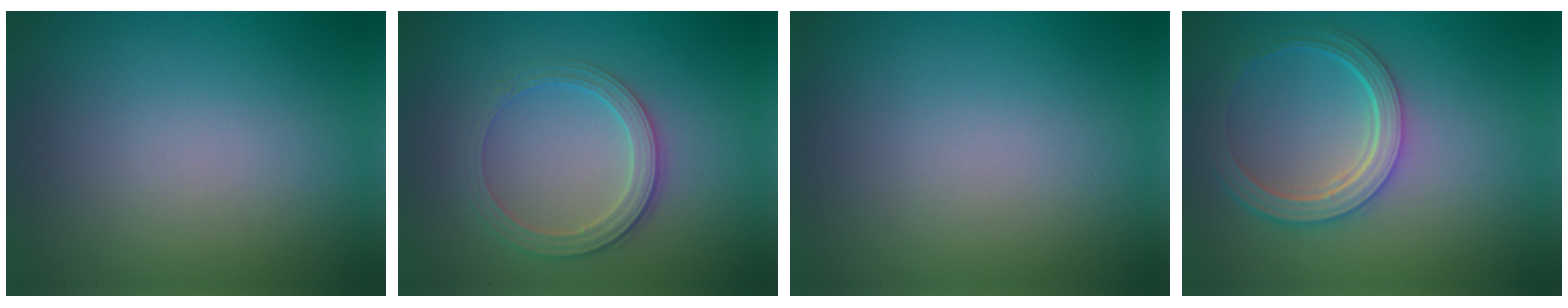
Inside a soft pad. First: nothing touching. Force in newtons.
{"total": 2.8, "press": 2.6, "slide": 1.1}
{"total": 0.0}
{"total": 4.7, "press": 3.7, "slide": 2.9}